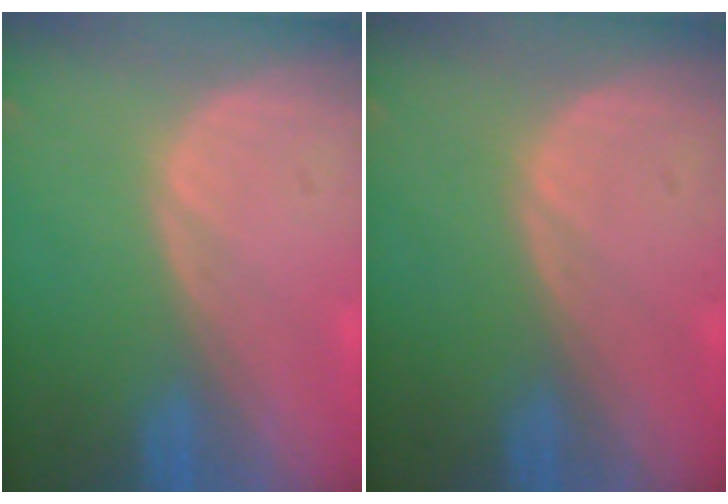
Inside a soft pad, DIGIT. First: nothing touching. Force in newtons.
{"total": 0.0}